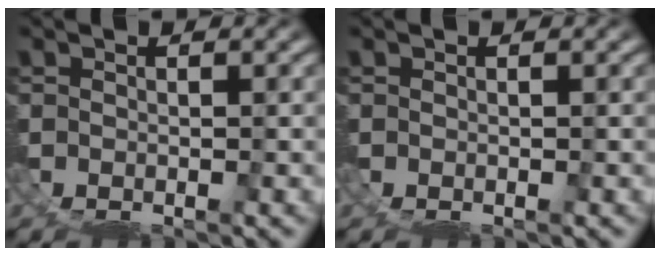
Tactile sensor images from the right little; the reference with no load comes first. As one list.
[{"total": 0.0}]